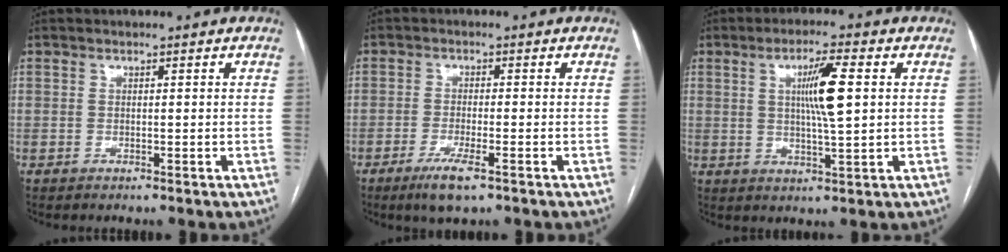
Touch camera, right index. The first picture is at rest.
{"total": 5.0, "force": [-3.0, 0.6, 4.0], "torque": [-0.079, -0.012, -0.051]}
{"total": 7.7, "force": [1.6, 0.3, 7.5], "torque": [-0.134, -0.001, 0.027]}